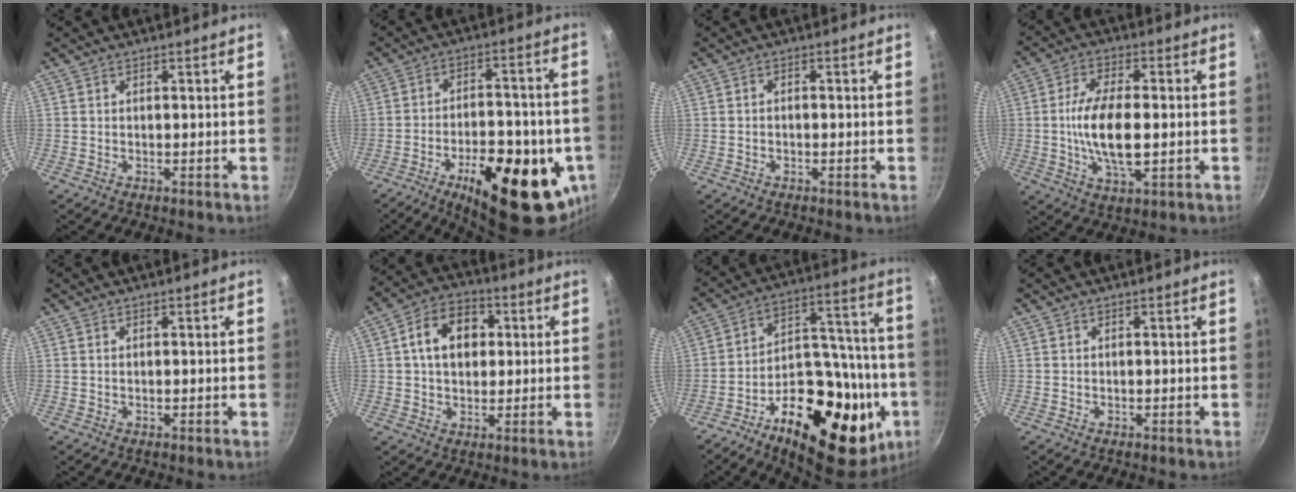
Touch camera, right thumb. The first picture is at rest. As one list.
[{"total": 22.8, "force": [-8.5, 9.6, 18.9], "torque": [-0.241, 0.021, -0.113]}, {"total": 0.9, "force": [-0.5, 0.5, 0.6], "torque": [-0.014, 0.008, -0.010]}, {"total": 12.3, "force": [-0.8, 5.4, 11.0], "torque": [-0.209, 0.002, -0.018]}, {"total": 0.0}, {"total": 11.1, "force": [2.1, 8.0, 7.3], "torque": [-0.085, 0.015, 0.023]}, {"total": 32.7, "force": [-12.8, 16.4, 25.2], "torque": [-0.321, 0.064, -0.185]}, {"total": 0.0}]